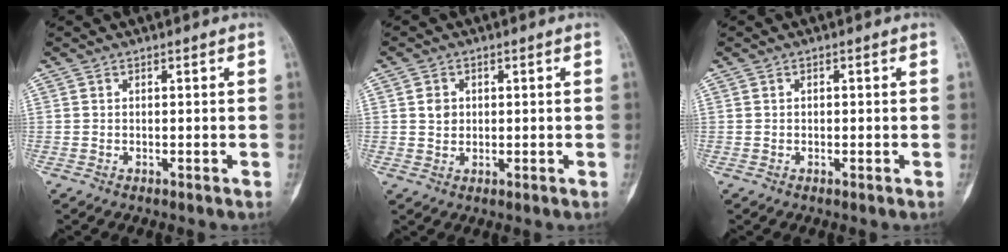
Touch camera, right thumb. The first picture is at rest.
{"total": 2.7, "force": [0.6, 2.4, 1.3], "torque": [-0.007, -0.001, 0.011]}
{"total": 0.0}